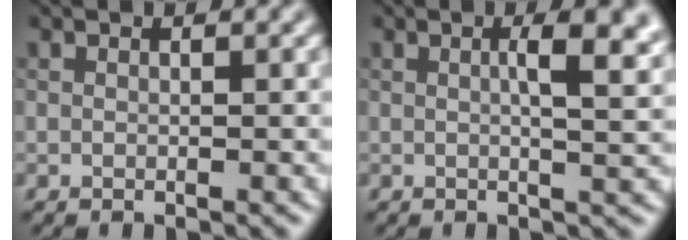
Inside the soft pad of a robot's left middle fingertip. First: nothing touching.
{"total": 5.3, "force": [1.2, 1.7, 4.9], "torque": [-0.049, 0.013, 0.011]}